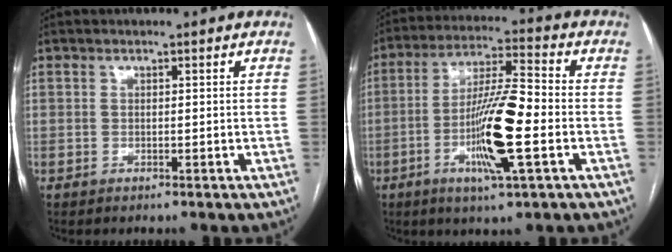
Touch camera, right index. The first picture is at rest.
{"total": 13.0, "force": [-3.6, 0.7, 12.5], "torque": [-0.236, -0.006, -0.070]}